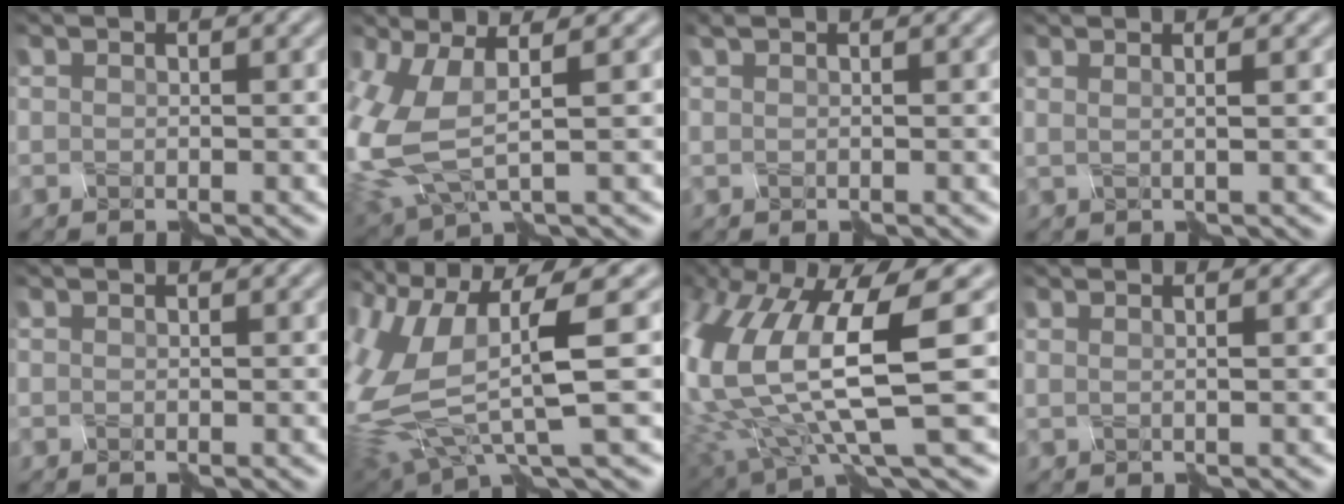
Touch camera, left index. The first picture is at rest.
{"total": 7.6, "force": [-0.9, 3.9, 6.5], "torque": [-0.180, -0.014, -0.009]}
{"total": 1.1, "force": [0.8, 0.2, 0.7], "torque": [-0.016, 0.006, 0.013]}
{"total": 2.8, "force": [1.2, 1.4, 2.1], "torque": [-0.007, 0.023, -0.021]}
{"total": 0.0}
{"total": 10.6, "force": [-0.6, 3.9, 9.9], "torque": [-0.233, -0.019, -0.008]}
{"total": 12.4, "force": [1.9, 4.2, 11.5], "torque": [-0.245, -0.007, 0.045]}
{"total": 2.1, "force": [0.9, 1.1, 1.5], "torque": [0.001, 0.016, -0.021]}